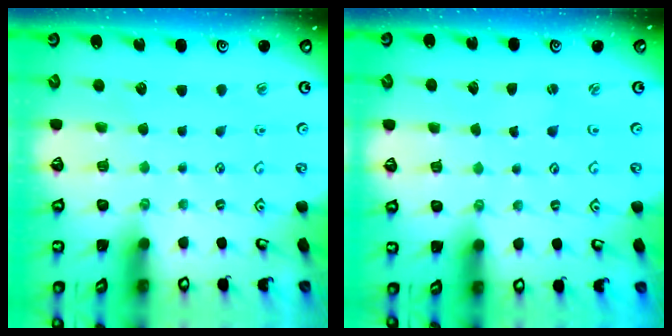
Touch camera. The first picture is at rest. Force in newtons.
{"total": 1.4, "press": 1.4, "slide": 0.3}